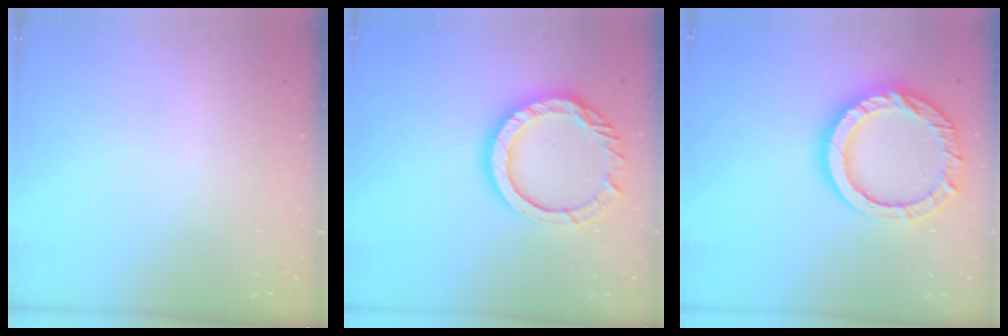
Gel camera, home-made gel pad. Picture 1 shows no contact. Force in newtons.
{"total": 13.9, "press": 13.9, "slide": 1.0}
{"total": 16.8, "press": 16.7, "slide": 1.8}